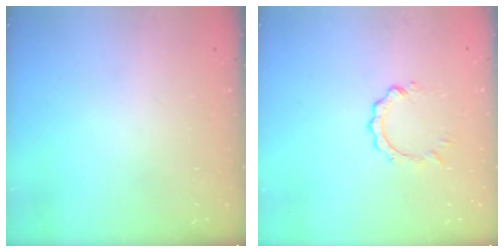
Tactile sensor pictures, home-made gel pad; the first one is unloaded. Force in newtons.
{"total": 2.8, "press": 2.8, "slide": 0.4}